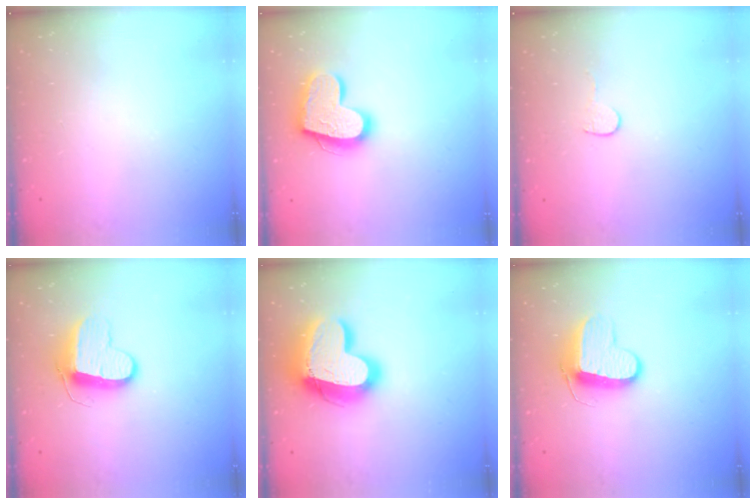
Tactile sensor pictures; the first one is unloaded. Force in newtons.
{"total": 17.6, "press": 17.6, "slide": 1.4}
{"total": 4.7, "press": 4.7, "slide": 0.4}
{"total": 10.5, "press": 10.5, "slide": 0.4}
{"total": 21.0, "press": 20.9, "slide": 1.9}
{"total": 10.3, "press": 10.3, "slide": 0.4}